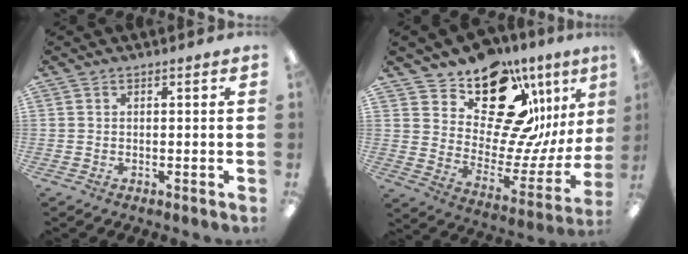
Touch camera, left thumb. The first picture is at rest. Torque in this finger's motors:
{"motor_torque": [1.91, 3.11, 1.15, -1.61, 0.08]}